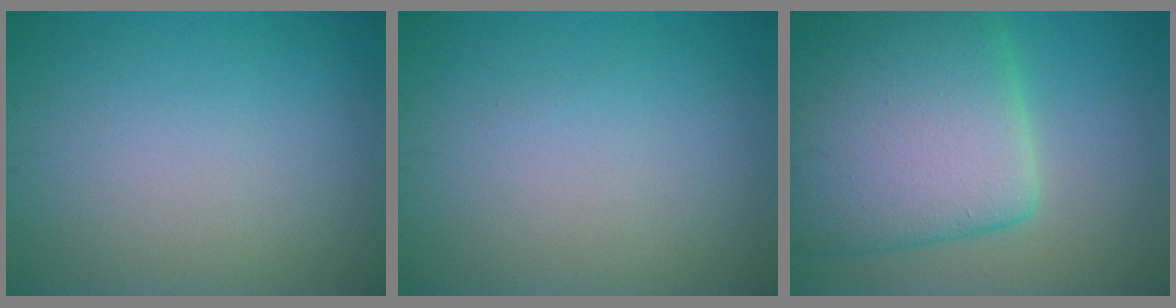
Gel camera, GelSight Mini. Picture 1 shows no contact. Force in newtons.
{"total": 0.0}
{"total": 13.2, "press": 13.2, "slide": 0.5}